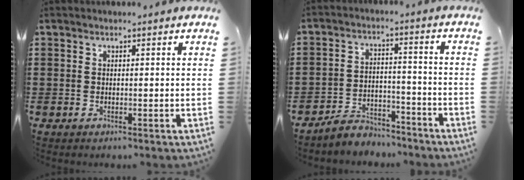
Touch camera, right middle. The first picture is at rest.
{"total": 5.2, "force": [-5.0, 1.1, 0.5], "torque": [-0.010, 0.012, -0.102]}